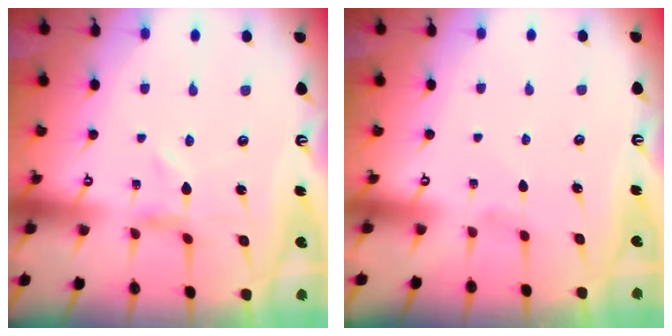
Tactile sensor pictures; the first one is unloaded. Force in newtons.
{"total": 0.0}